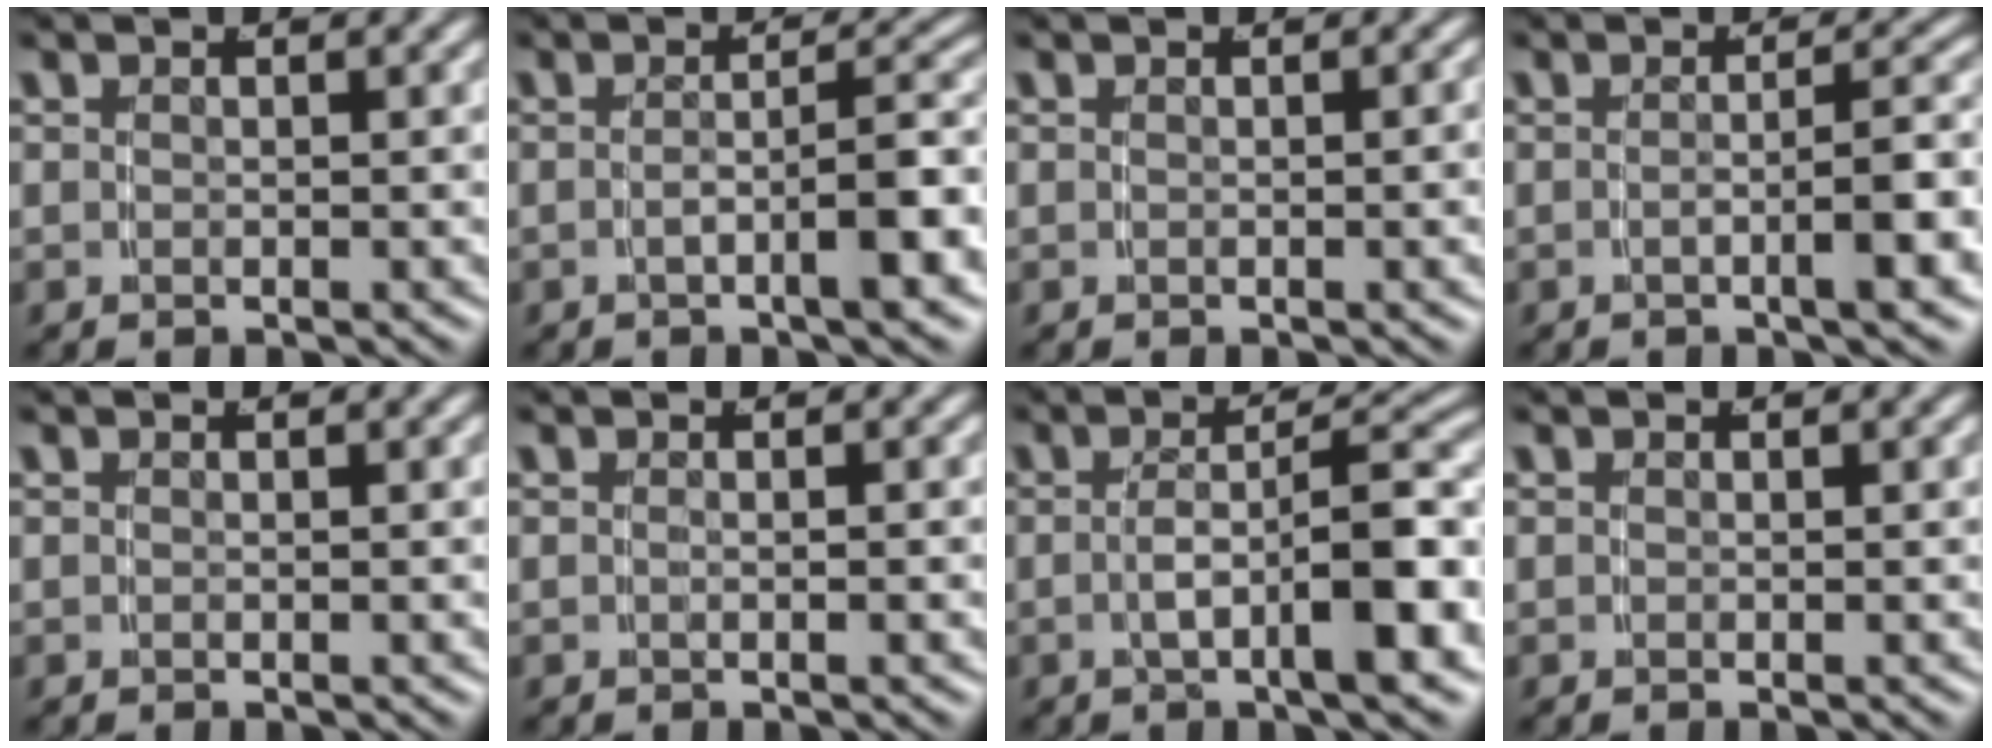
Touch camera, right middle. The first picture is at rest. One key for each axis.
{"total": 4.5, "fx": -2.0, "fy": 0.5, "fz": 4.0, "tx": -0.048, "ty": 0.007, "tz": -0.031}
{"total": 0.6, "fx": -0.2, "fy": -0.2, "fz": 0.6, "tx": -0.007, "ty": 0.007, "tz": -0.005}
{"total": 3.9, "fx": -1.4, "fy": 0.3, "fz": 3.6, "tx": -0.045, "ty": 0.005, "tz": -0.022}
{"total": 0.0}
{"total": 0.8, "fx": -0.4, "fy": -0.7, "fz": 0.2, "tx": -0.004, "ty": -0.001, "tz": -0.003}
{"total": 6.1, "fx": -2.3, "fy": 1.2, "fz": 5.5, "tx": -0.068, "ty": 0.010, "tz": -0.034}
{"total": 0.0}